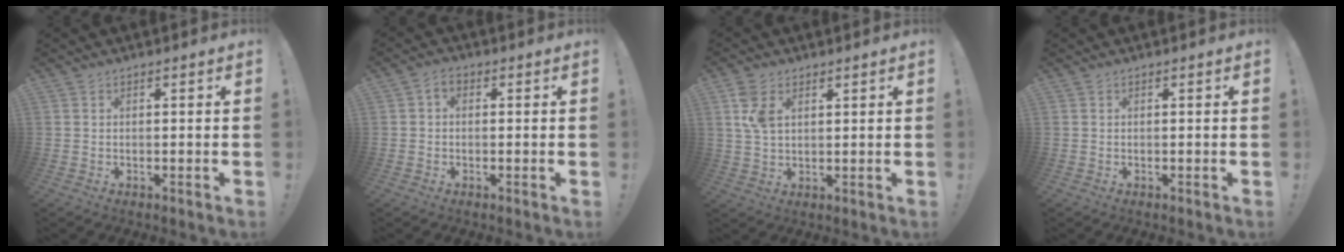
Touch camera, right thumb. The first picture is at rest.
{"total": 2.5, "force": [0.0, 1.8, 1.8], "torque": [-0.033, 0.006, 0.000]}
{"total": 6.4, "force": [2.9, 3.9, 4.2], "torque": [-0.079, -0.001, 0.056]}
{"total": 0.0}